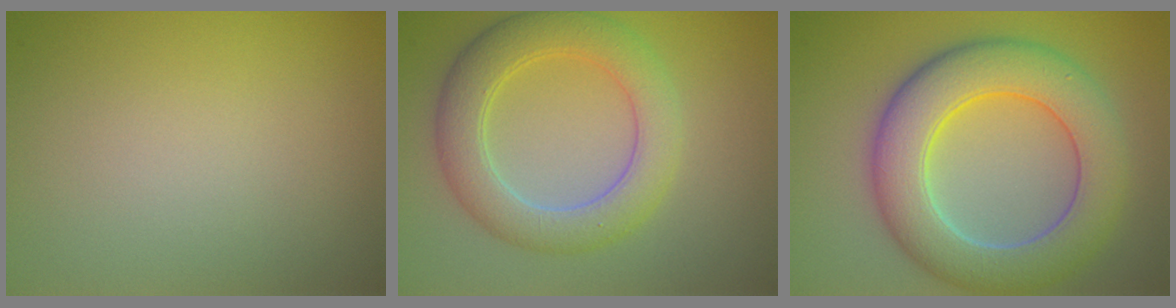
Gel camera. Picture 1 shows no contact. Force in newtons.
{"total": 5.5, "press": 5.5, "slide": 0.1}
{"total": 8.7, "press": 8.7, "slide": 0.9}